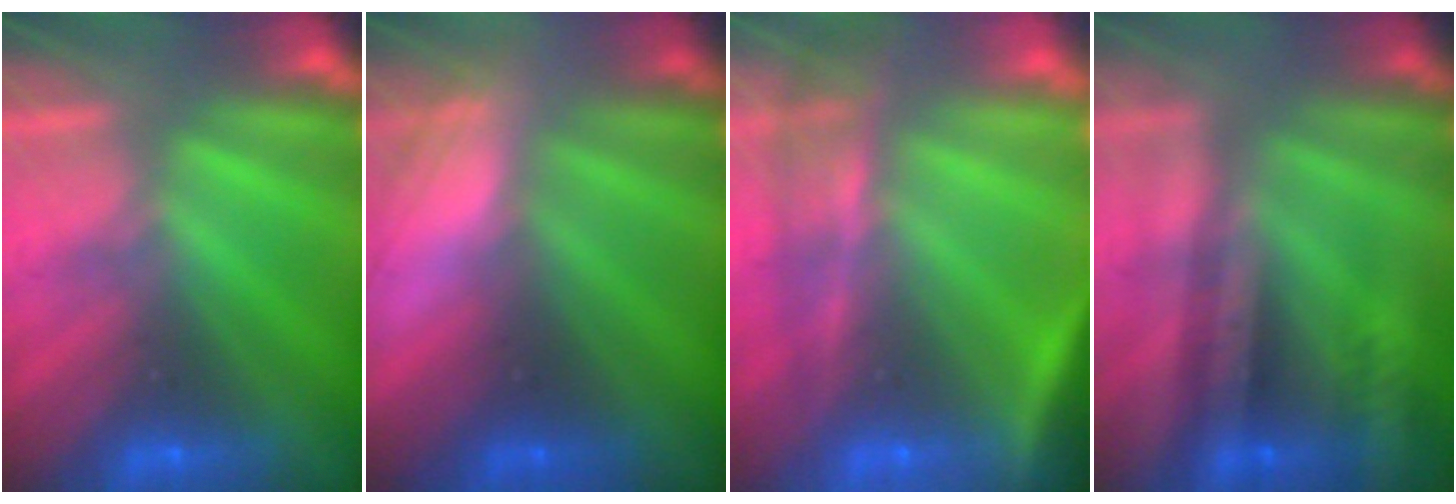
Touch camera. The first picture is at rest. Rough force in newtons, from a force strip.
{"total": 2.9}
{"total": 7.6}
{"total": 2.6}